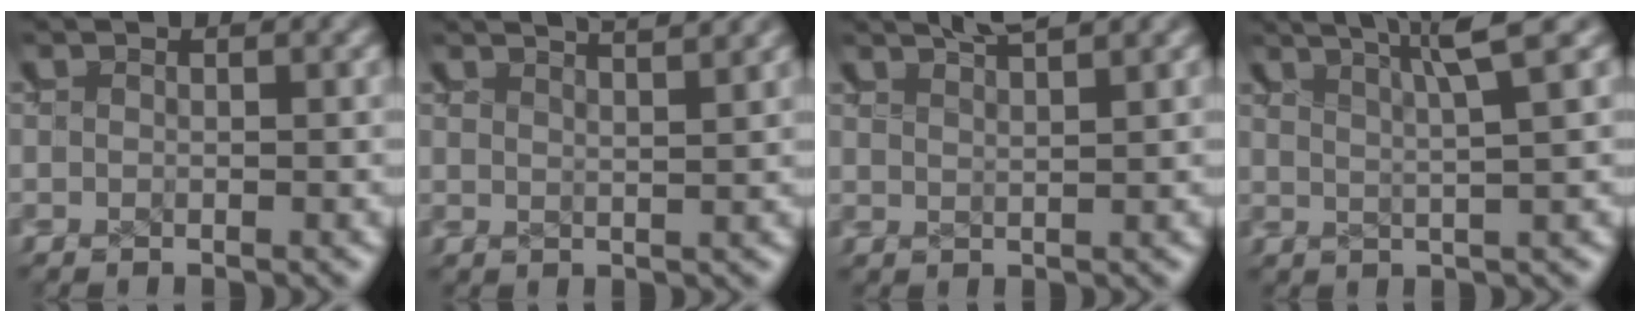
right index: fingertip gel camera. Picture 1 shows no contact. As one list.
[{"total": 3.2, "force": [3.1, -0.6, 0.7], "torque": [-0.006, 0.003, 0.053]}, {"total": 3.0, "force": [2.8, -1.0, 0.5], "torque": [0.006, 0.006, 0.050]}, {"total": 4.8, "force": [3.8, -0.7, 2.7], "torque": [-0.012, 0.017, 0.061]}]